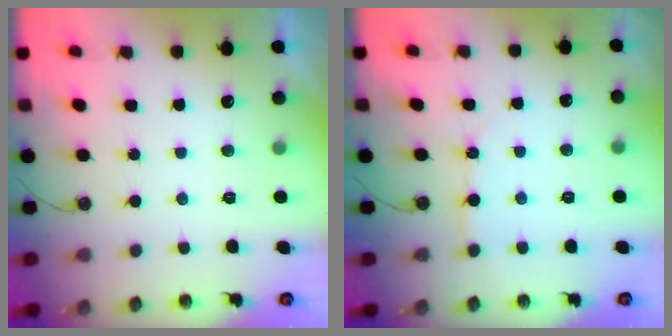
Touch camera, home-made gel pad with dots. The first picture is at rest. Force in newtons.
{"total": 3.6, "press": 3.6, "slide": 0.3}